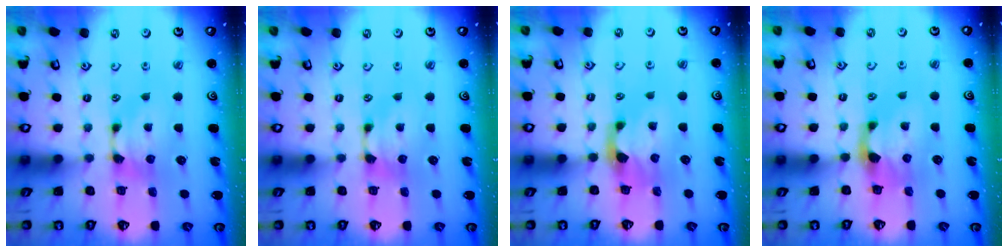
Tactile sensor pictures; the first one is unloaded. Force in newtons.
{"total": 0.0}
{"total": 2.2, "press": 1.8, "slide": 1.2}
{"total": 1.9, "press": 1.4, "slide": 1.3}